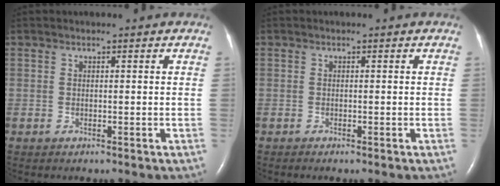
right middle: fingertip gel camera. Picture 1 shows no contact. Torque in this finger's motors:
{"motor_torque": [-0.03, -0.03, -0.02, -0.01]}